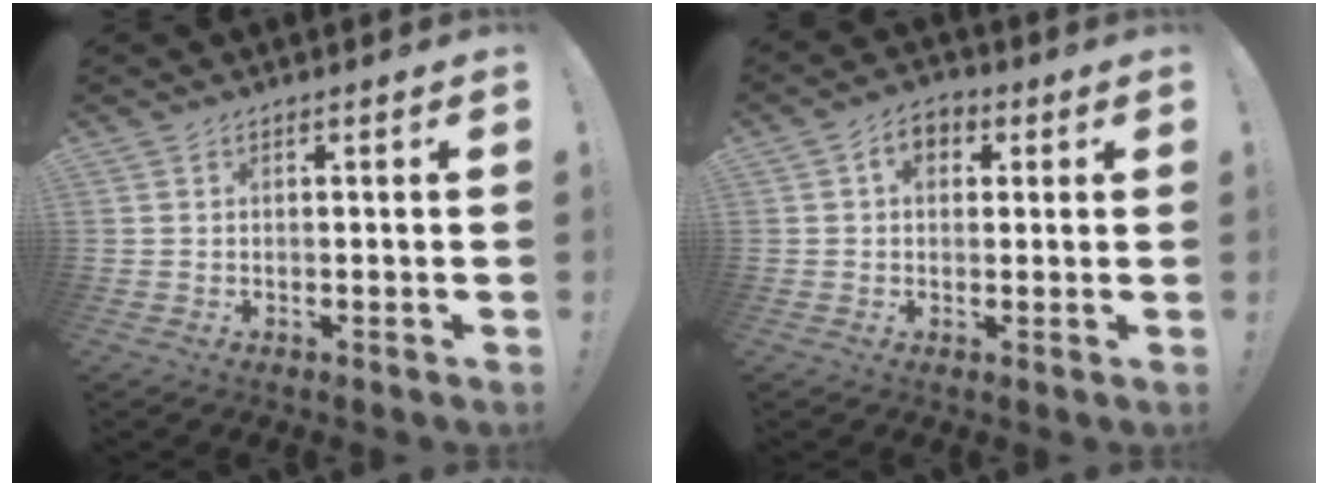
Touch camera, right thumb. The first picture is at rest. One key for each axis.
{"total": 5.6, "fx": 1.5, "fy": 4.2, "fz": 3.4, "tx": -0.053, "ty": 0.008, "tz": 0.027}